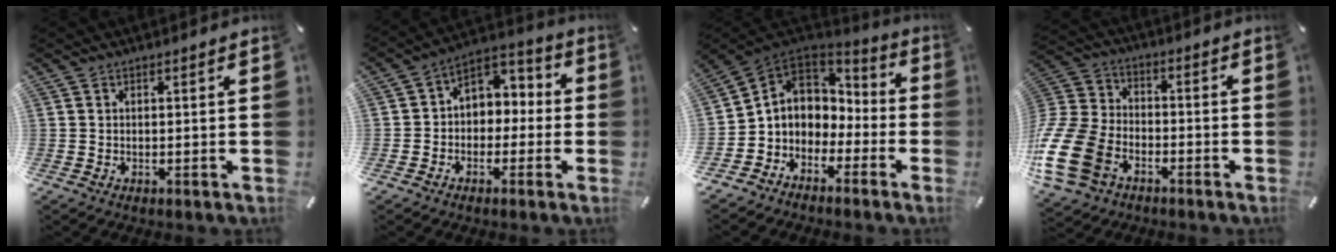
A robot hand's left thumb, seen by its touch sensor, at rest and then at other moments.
{"total": 6.0, "force": [-0.9, 5.8, 1.2], "torque": [-0.022, 0.008, -0.019]}
{"total": 6.6, "force": [-1.0, 6.5, 0.6], "torque": [-0.033, -0.005, -0.014]}
{"total": 16.9, "force": [-7.8, 11.9, 9.1], "torque": [-0.205, 0.047, -0.144]}